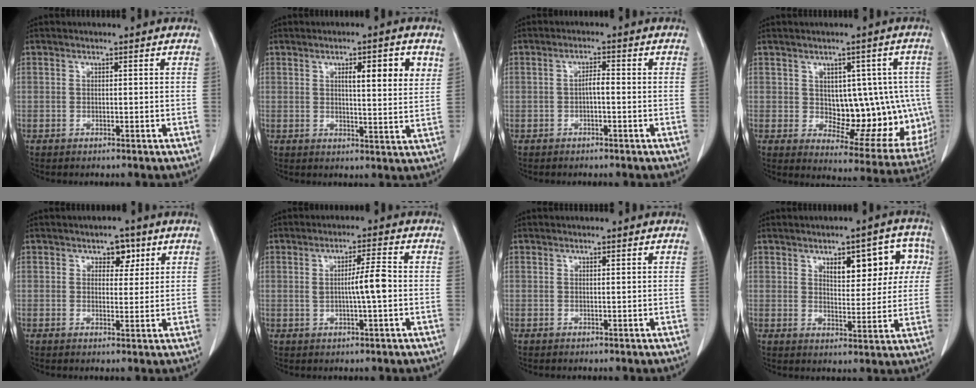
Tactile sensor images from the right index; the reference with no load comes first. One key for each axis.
{"total": 7.4, "fx": 3.2, "fy": 1.0, "fz": 6.6, "tx": -0.094, "ty": -0.001, "tz": 0.042}
{"total": 1.9, "fx": -0.4, "fy": 0.4, "fz": 1.8, "tx": -0.031, "ty": 0.005, "tz": -0.008}
{"total": 13.8, "fx": 0.5, "fy": 7.6, "fz": 11.5, "tx": -0.125, "ty": 0.014, "tz": 0.033}
{"total": 3.3, "fx": 1.7, "fy": 2.1, "fz": 1.9, "tx": -0.021, "ty": 0.006, "tz": 0.024}
{"total": 4.7, "fx": -0.1, "fy": 0.0, "fz": 4.7, "tx": -0.075, "ty": 0.002, "tz": 0.001}
{"total": 0.0}
{"total": 9.8, "fx": 3.7, "fy": 4.2, "fz": 8.0, "tx": -0.092, "ty": 0.027, "tz": 0.051}